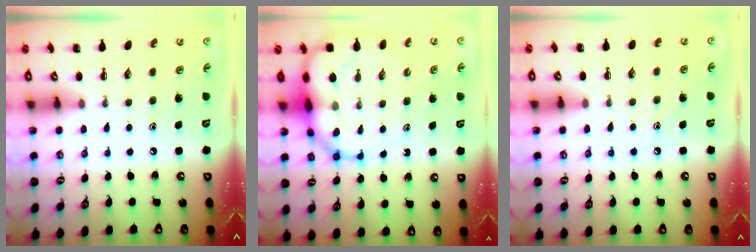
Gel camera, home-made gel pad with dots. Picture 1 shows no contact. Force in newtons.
{"total": 11.1, "press": 10.8, "slide": 2.7}
{"total": 7.4, "press": 7.1, "slide": 2.1}